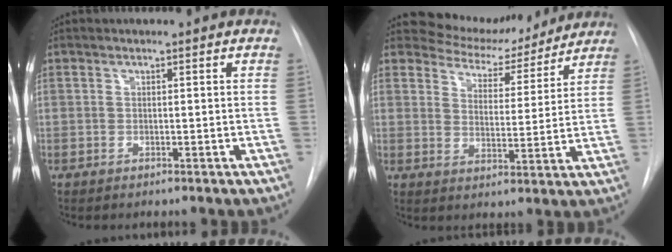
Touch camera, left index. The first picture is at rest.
{"total": 10.1, "force": [9.5, 3.3, 0.9], "torque": [-0.005, -0.004, 0.132]}